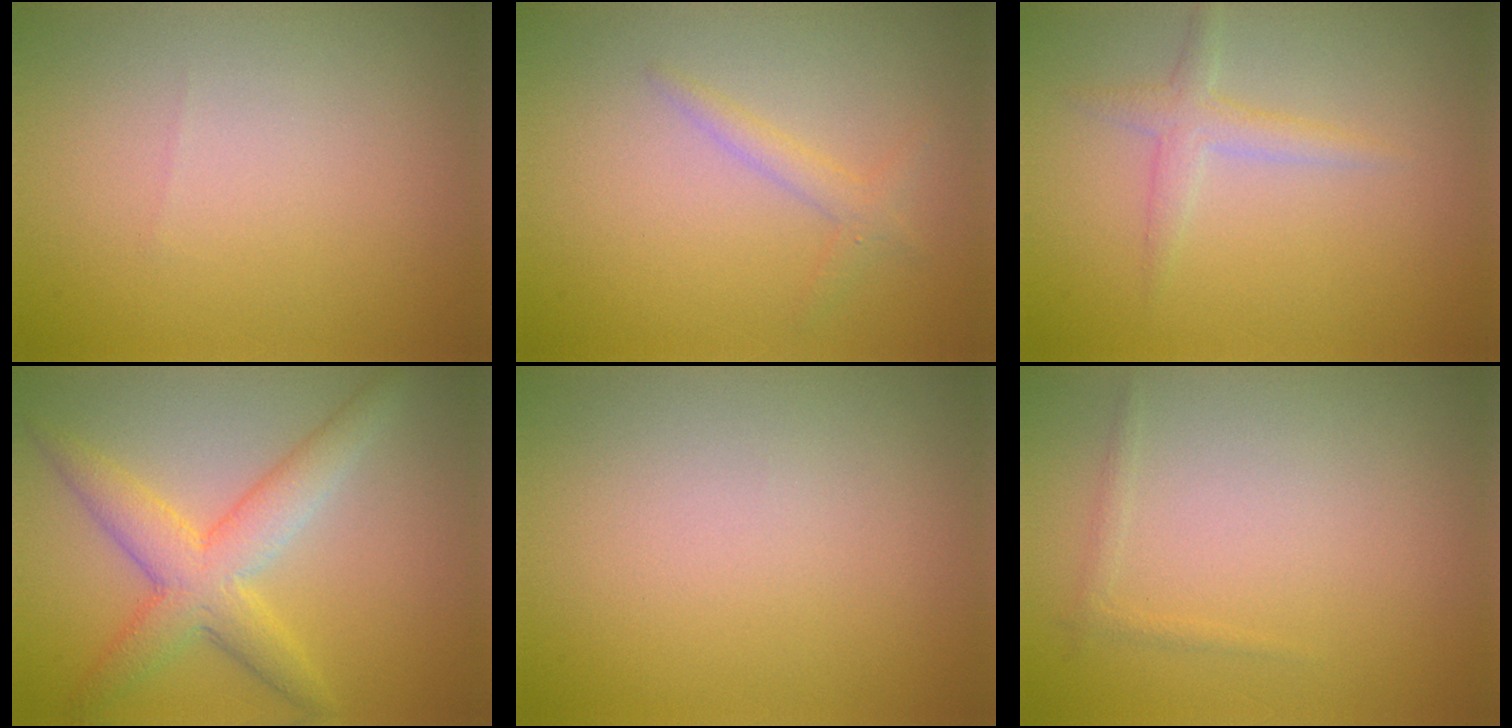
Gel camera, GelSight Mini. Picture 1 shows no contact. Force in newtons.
{"total": 1.5, "press": 1.5, "slide": 0.1}
{"total": 1.9, "press": 1.9, "slide": 0.0}
{"total": 5.2, "press": 5.1, "slide": 0.3}
{"total": 0.0}
{"total": 0.7, "press": 0.7, "slide": 0.0}